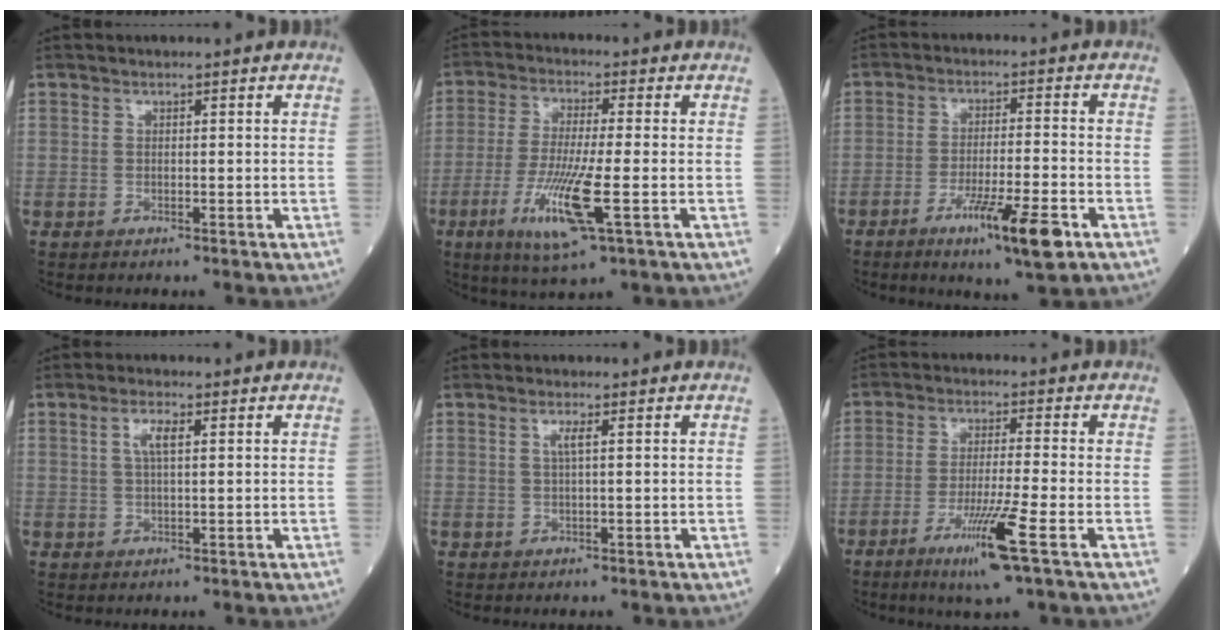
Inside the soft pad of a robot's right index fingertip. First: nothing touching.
{"total": 10.8, "force": [-3.7, 0.6, 10.2], "torque": [-0.207, -0.027, -0.069]}
{"total": 9.5, "force": [-5.1, 0.4, 8.0], "torque": [-0.134, -0.018, -0.081]}
{"total": 3.1, "force": [1.0, 0.6, 2.8], "torque": [-0.060, 0.005, 0.021]}
{"total": 1.6, "force": [0.5, -0.1, 1.5], "torque": [-0.035, 0.001, 0.009]}
{"total": 8.9, "force": [-4.3, -0.9, 7.7], "torque": [-0.142, -0.025, -0.079]}